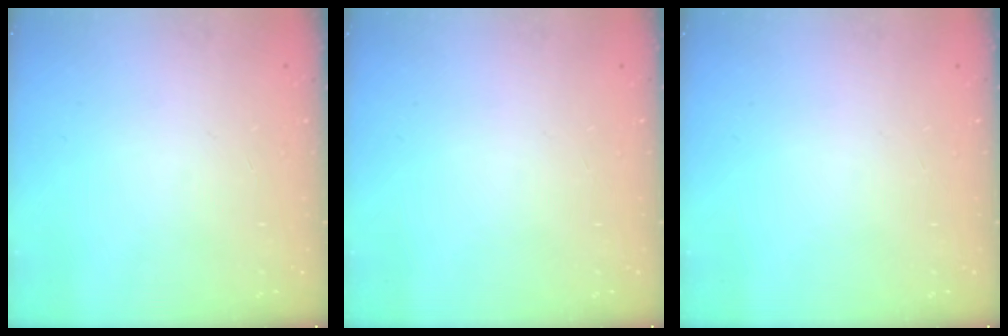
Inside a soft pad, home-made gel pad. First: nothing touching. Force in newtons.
{"total": 0.0}
{"total": 0.0}